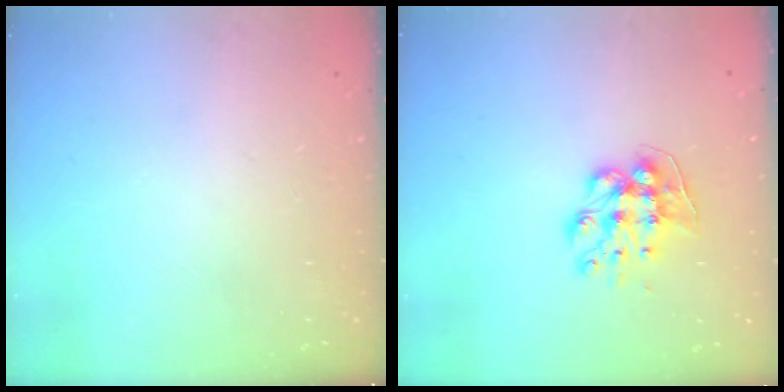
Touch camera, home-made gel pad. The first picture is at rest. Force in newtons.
{"total": 9.7, "press": 9.7, "slide": 0.6}